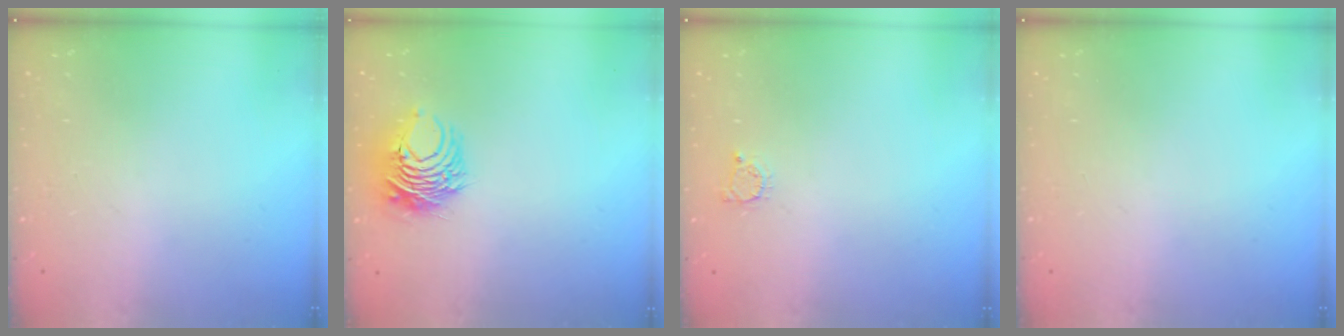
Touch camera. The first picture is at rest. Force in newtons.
{"total": 9.8, "press": 9.7, "slide": 0.9}
{"total": 2.4, "press": 2.4, "slide": 0.3}
{"total": 0.0}